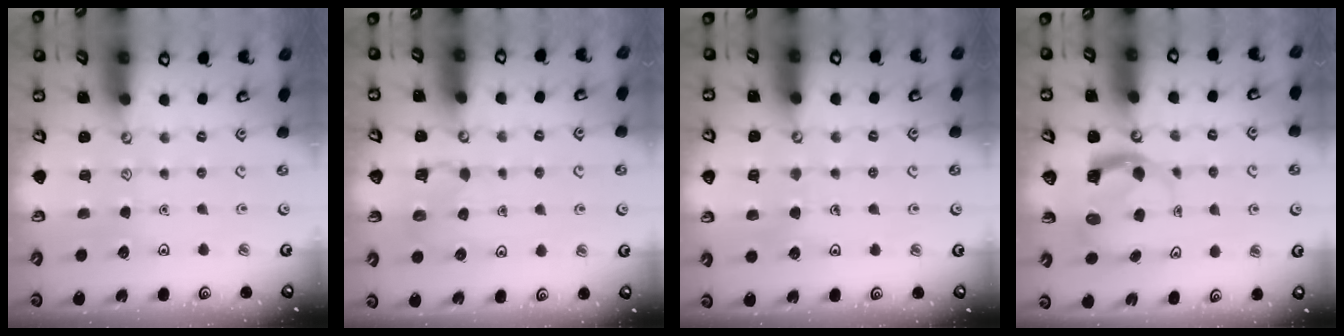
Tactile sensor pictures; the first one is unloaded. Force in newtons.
{"total": 3.9, "press": 3.9, "slide": 0.3}
{"total": 4.6, "press": 4.6, "slide": 0.4}
{"total": 4.0, "press": 3.9, "slide": 0.3}